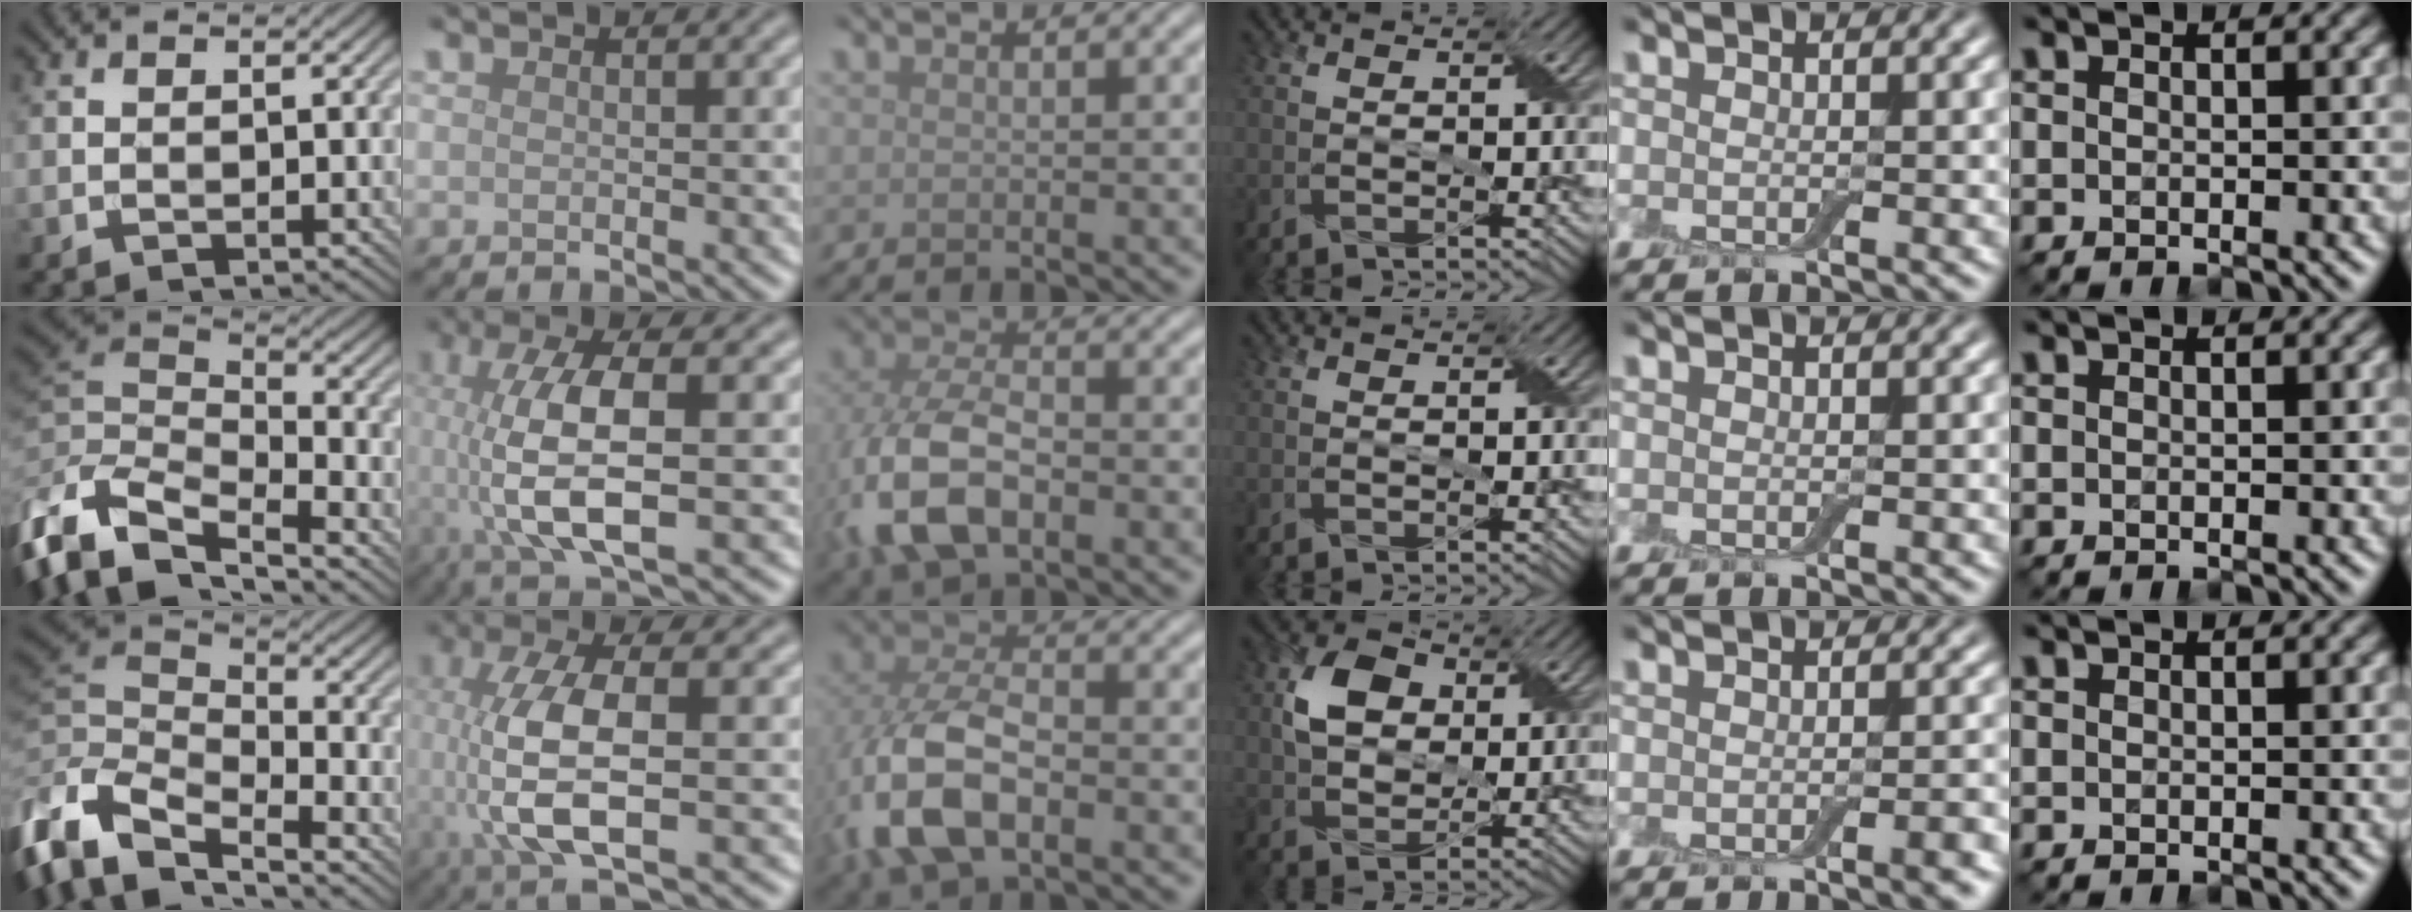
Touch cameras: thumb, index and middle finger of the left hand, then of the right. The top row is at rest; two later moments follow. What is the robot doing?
{"motion": "wrap", "object": "adhesive wrap"}